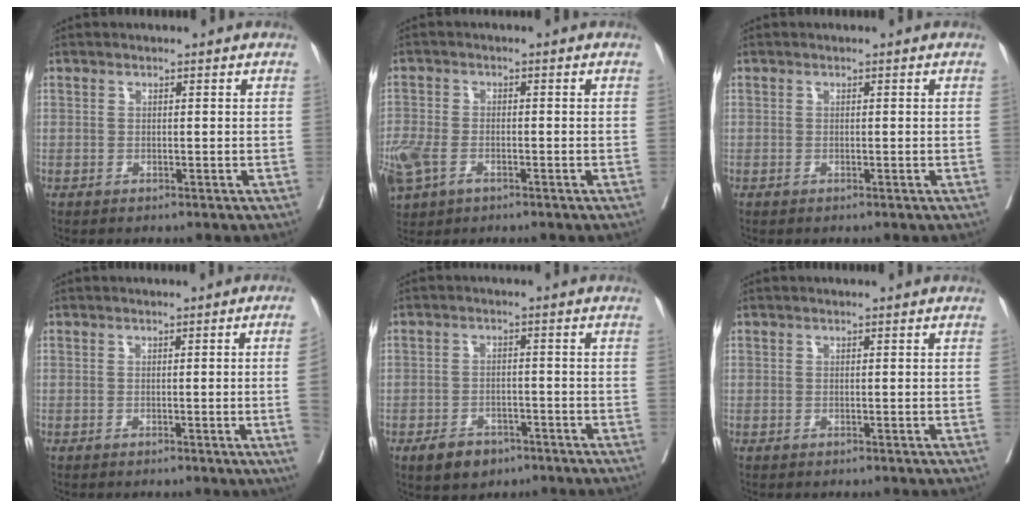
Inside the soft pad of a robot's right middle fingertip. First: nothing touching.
{"total": 11.4, "force": [-5.3, 7.6, 6.7], "torque": [-0.197, -0.011, -0.091]}
{"total": 0.0}
{"total": 5.3, "force": [-0.6, -2.1, 4.9], "torque": [-0.063, -0.013, -0.005]}
{"total": 4.8, "force": [-3.0, 3.1, 2.1], "torque": [-0.037, 0.002, -0.039]}
{"total": 0.0}